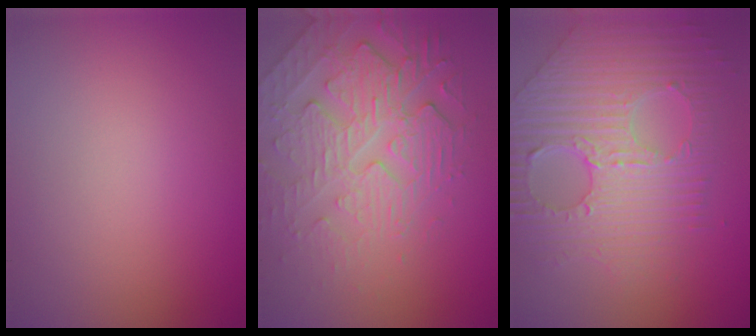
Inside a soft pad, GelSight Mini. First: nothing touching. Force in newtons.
{"total": 4.5, "press": 4.1, "slide": 1.8}
{"total": 9.1, "press": 6.3, "slide": 6.6}